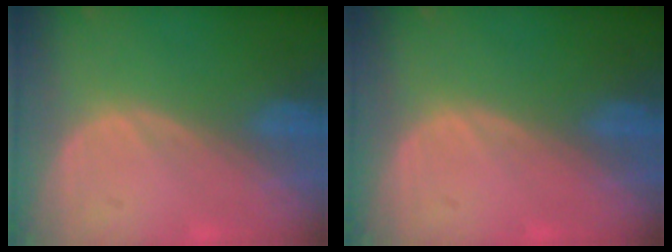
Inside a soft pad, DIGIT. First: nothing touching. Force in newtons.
{"total": 0.0}